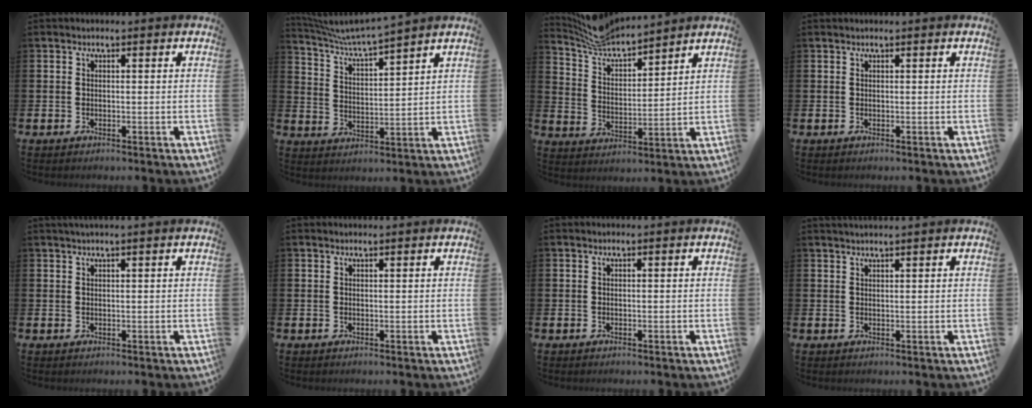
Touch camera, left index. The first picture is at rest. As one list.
[{"total": 5.7, "force": [5.5, 0.0, 1.5], "torque": [-0.058, -0.040, 0.093]}, {"total": 6.8, "force": [6.6, 1.2, 1.3], "torque": [-0.060, -0.040, 0.118]}, {"total": 0.0}, {"total": 1.1, "force": [0.9, -0.2, 0.6], "torque": [-0.016, 0.004, 0.017]}, {"total": 0.5, "force": [0.5, 0.0, 0.0], "torque": [-0.001, -0.001, 0.010]}, {"total": 0.0}, {"total": 1.3, "force": [1.2, -0.2, 0.1], "torque": [-0.002, -0.003, 0.023]}]